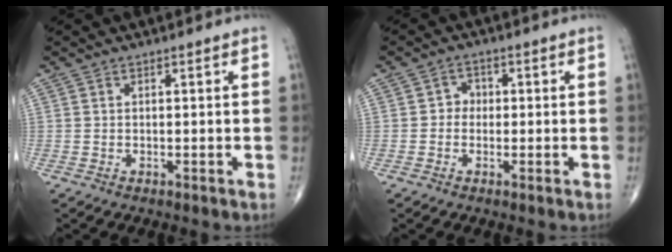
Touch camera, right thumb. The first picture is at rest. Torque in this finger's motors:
{"motor_torque": [-0.31, -0.32, 0.21, 0.12, 0.04]}